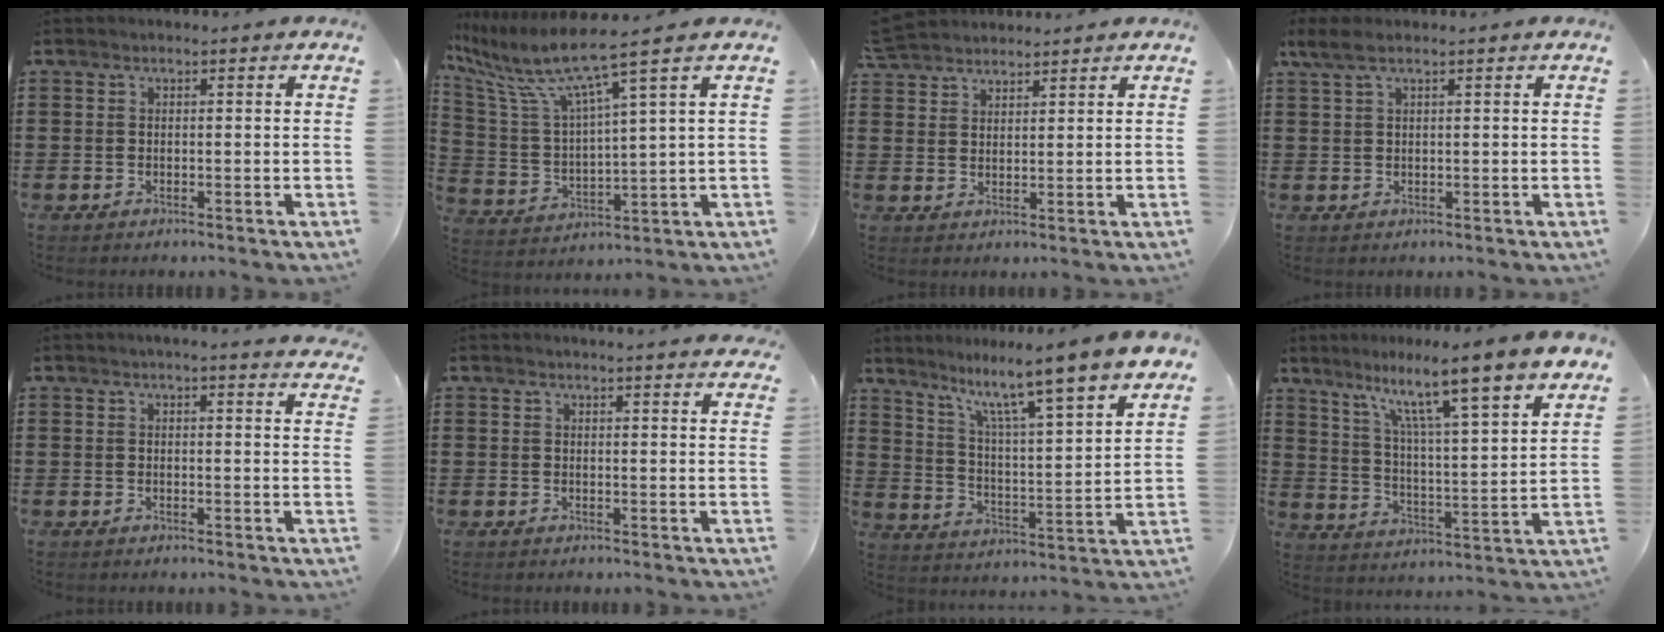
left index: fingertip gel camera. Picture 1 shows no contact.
{"total": 9.0, "force": [6.6, 0.1, 6.1], "torque": [-0.156, -0.043, 0.103]}
{"total": 3.9, "force": [3.7, 1.0, 0.4], "torque": [-0.020, -0.004, 0.073]}
{"total": 2.1, "force": [0.9, 0.4, 1.9], "torque": [-0.045, -0.002, 0.013]}
{"total": 1.7, "force": [1.5, -0.1, 0.7], "torque": [-0.017, 0.001, 0.029]}
{"total": 1.8, "force": [1.7, -0.2, 0.4], "torque": [-0.013, 0.000, 0.034]}
{"total": 8.5, "force": [6.9, -0.7, 4.8], "torque": [-0.113, -0.064, 0.104]}
{"total": 9.8, "force": [7.7, -0.6, 6.0], "torque": [-0.129, -0.065, 0.114]}